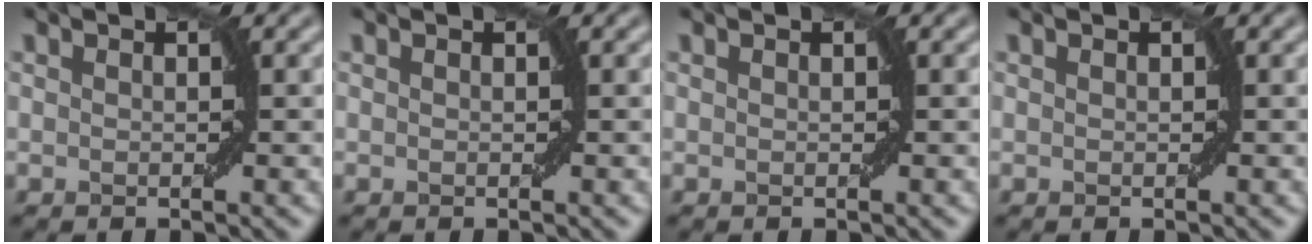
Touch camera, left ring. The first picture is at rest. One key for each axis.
{"total": 0.0}
{"total": 0.0}
{"total": 0.0}